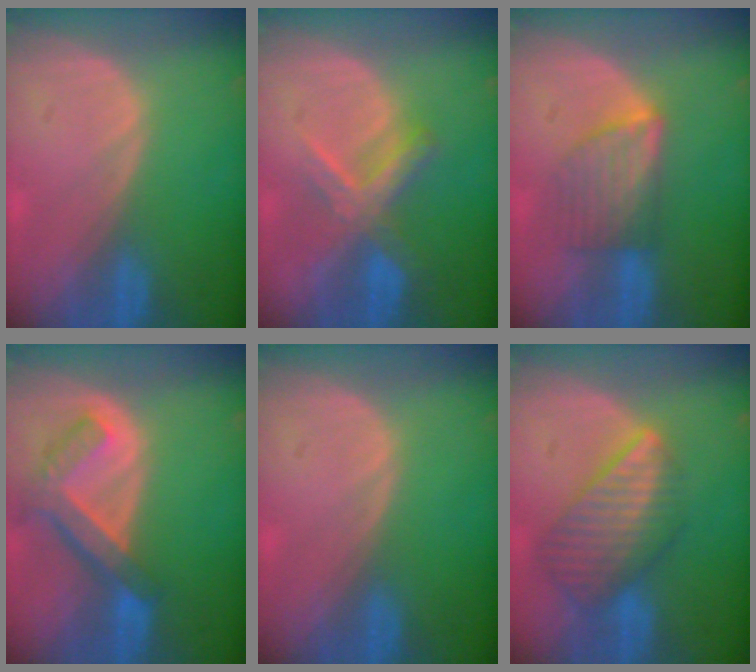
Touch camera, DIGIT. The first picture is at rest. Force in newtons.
{"total": 6.6, "press": 6.2, "slide": 2.3}
{"total": 5.9, "press": 5.7, "slide": 1.5}
{"total": 7.6, "press": 6.5, "slide": 3.8}
{"total": 0.0}
{"total": 8.6, "press": 7.5, "slide": 4.1}